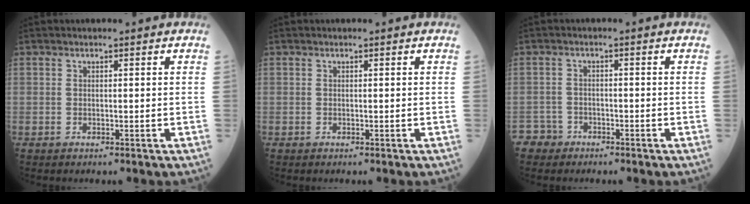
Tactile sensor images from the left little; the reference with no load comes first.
{"total": 0.0}
{"total": 2.9, "force": [-2.2, 1.8, -0.7], "torque": [0.010, 0.007, -0.044]}